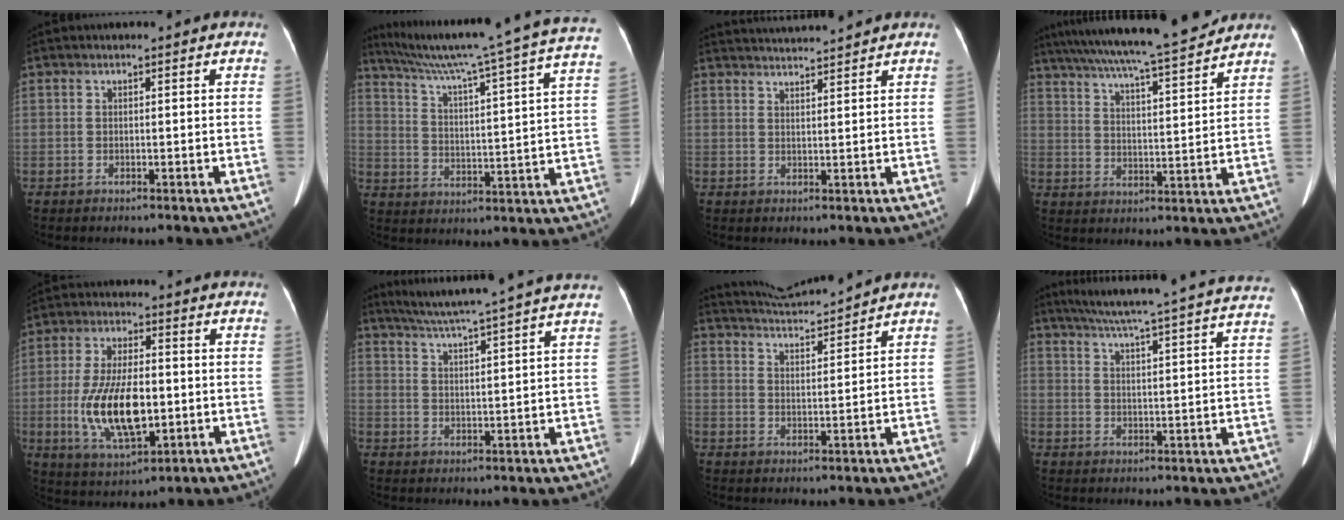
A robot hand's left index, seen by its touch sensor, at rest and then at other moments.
{"total": 26.0, "force": [21.8, -1.5, 14.1], "torque": [-0.229, -0.041, 0.292]}
{"total": 5.7, "force": [5.6, -0.6, 0.9], "torque": [-0.020, 0.015, 0.084]}
{"total": 19.3, "force": [17.0, 0.8, 9.1], "torque": [-0.161, 0.005, 0.252]}
{"total": 12.9, "force": [-2.3, 4.9, 11.7], "torque": [-0.240, -0.012, -0.035]}
{"total": 16.2, "force": [14.1, -1.4, 7.9], "torque": [-0.139, 0.000, 0.192]}
{"total": 8.6, "force": [8.4, -1.3, 1.7], "torque": [-0.045, 0.005, 0.142]}
{"total": 25.9, "force": [23.2, -0.3, 11.4], "torque": [-0.184, -0.027, 0.291]}